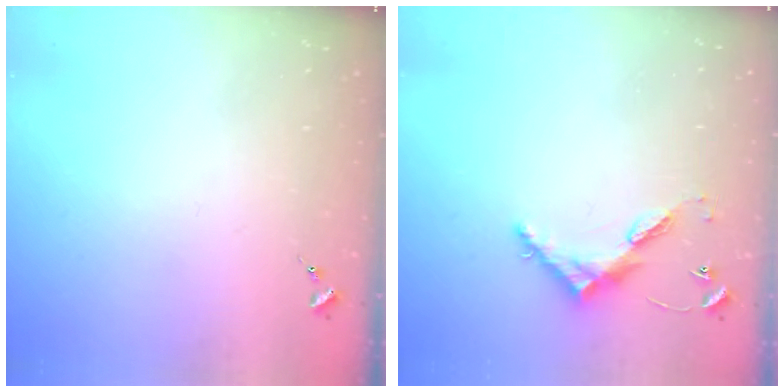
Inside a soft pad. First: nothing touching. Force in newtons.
{"total": 6.8, "press": 6.8, "slide": 0.5}